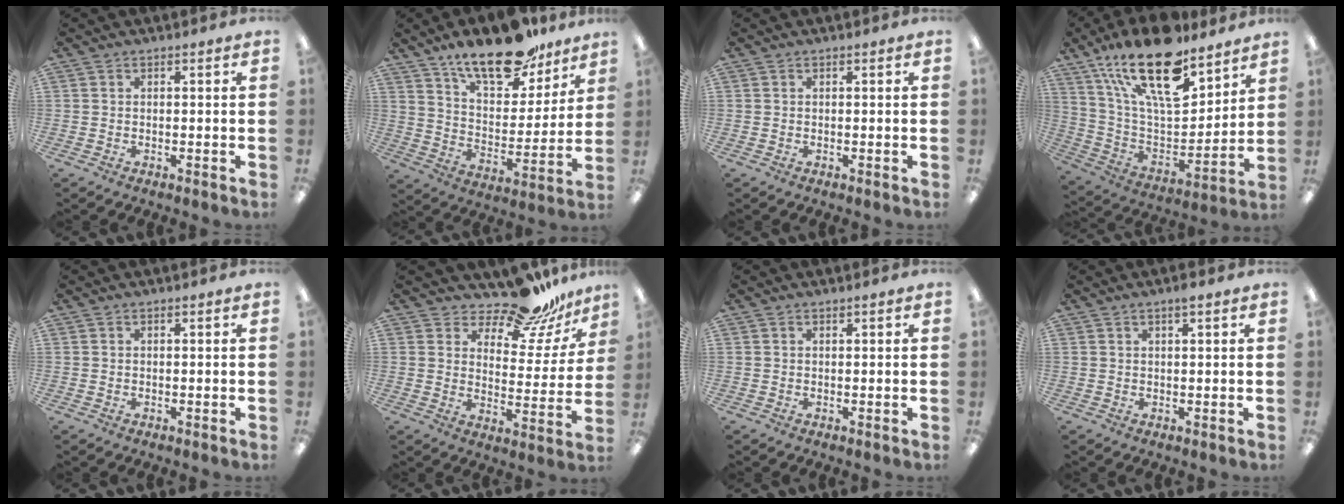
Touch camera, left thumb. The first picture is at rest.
{"total": 19.5, "force": [14.9, 7.7, 9.8], "torque": [-0.156, -0.092, 0.257]}
{"total": 0.0}
{"total": 24.2, "force": [15.7, 9.8, 15.6], "torque": [-0.280, -0.094, 0.271]}
{"total": 0.5, "force": [0.4, 0.1, 0.3], "torque": [-0.007, 0.002, 0.008]}
{"total": 14.7, "force": [12.7, 4.7, 5.8], "torque": [-0.090, -0.097, 0.221]}
{"total": 0.5, "force": [0.5, 0.1, 0.1], "torque": [-0.004, 0.000, 0.010]}
{"total": 2.1, "force": [1.5, 0.2, 1.4], "torque": [-0.030, 0.002, 0.026]}